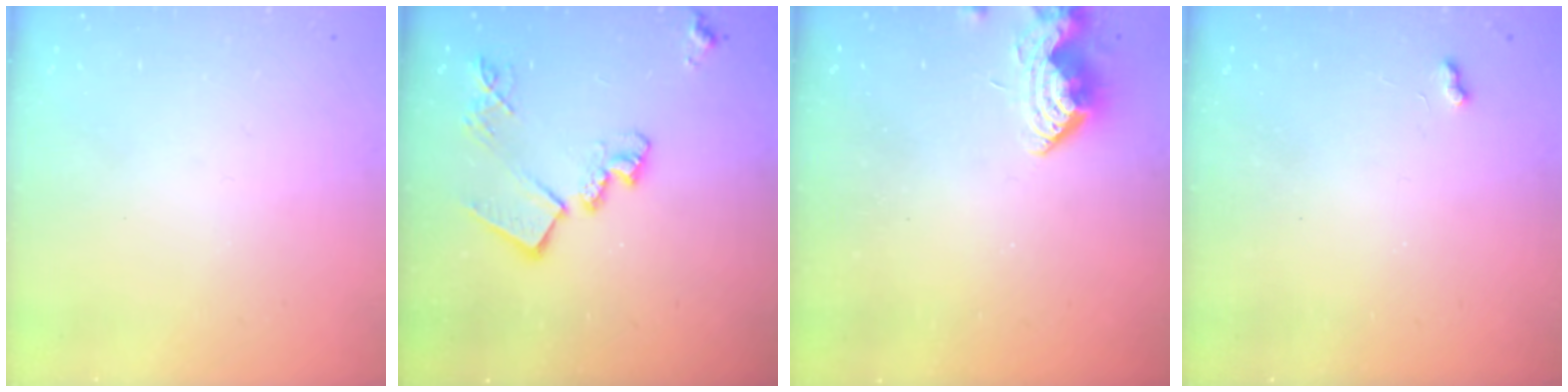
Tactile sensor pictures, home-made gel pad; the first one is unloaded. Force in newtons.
{"total": 15.2, "press": 15.1, "slide": 0.5}
{"total": 7.1, "press": 7.1, "slide": 0.7}
{"total": 1.8, "press": 1.8, "slide": 0.4}